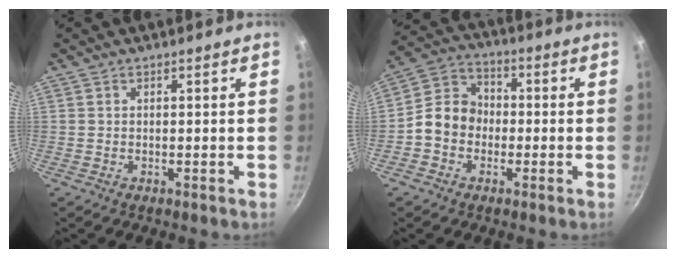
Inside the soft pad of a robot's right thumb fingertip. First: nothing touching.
{"total": 8.8, "force": [-1.8, 7.4, 4.5], "torque": [-0.051, 0.030, -0.052]}